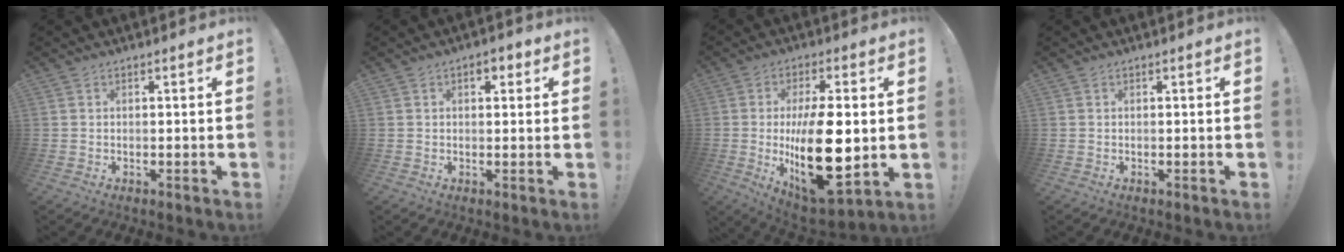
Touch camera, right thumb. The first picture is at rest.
{"total": 3.3, "force": [1.3, 2.0, 2.3], "torque": [-0.017, -0.003, 0.016]}
{"total": 23.7, "force": [-1.2, 11.0, 20.9], "torque": [-0.365, -0.022, -0.008]}
{"total": 0.0}